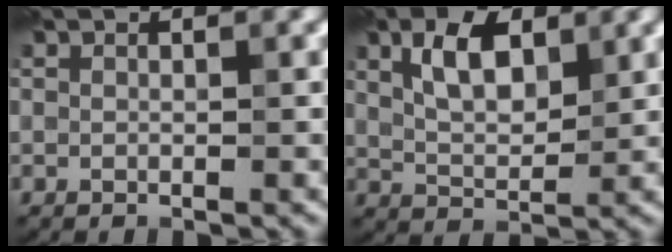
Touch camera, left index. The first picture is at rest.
{"total": 4.4, "force": [1.9, 2.3, 3.3], "torque": [-0.063, 0.011, 0.033]}